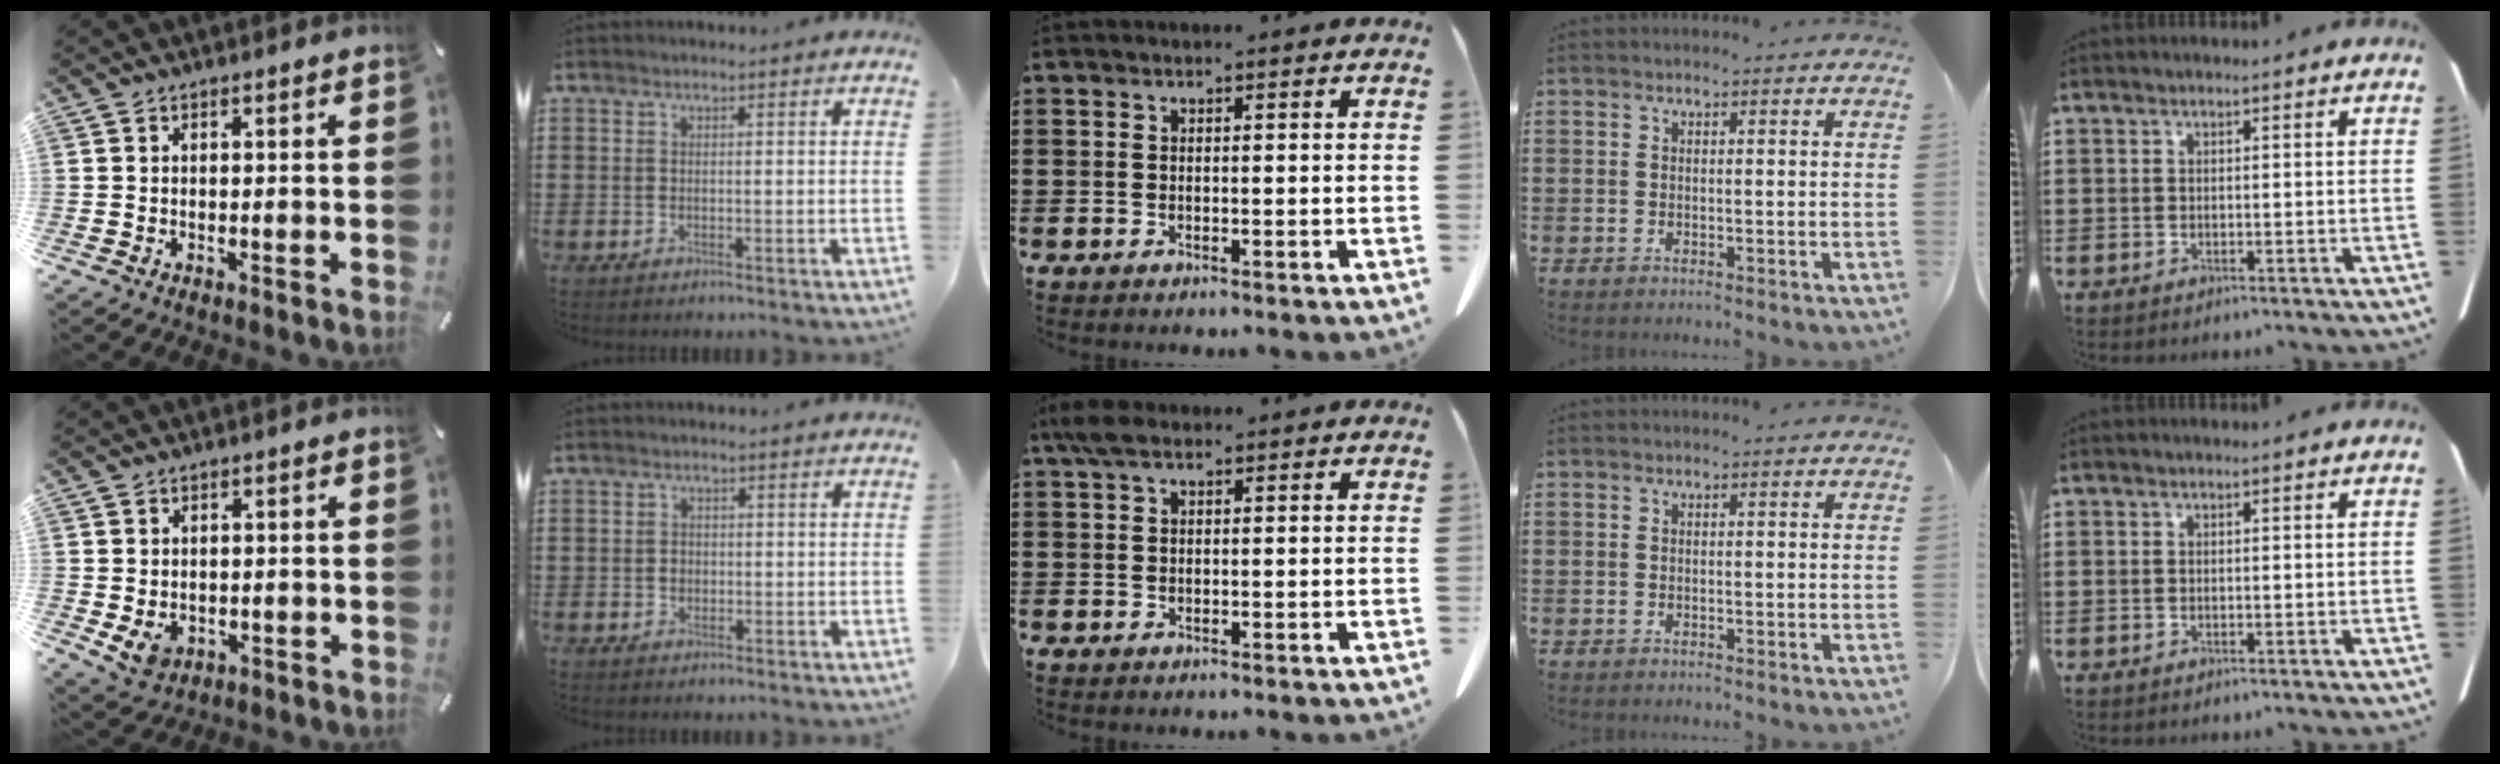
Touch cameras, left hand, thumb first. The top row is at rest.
{"thumb": {"total": 4.6, "force": [-0.6, 4.0, 2.2], "torque": [-0.034, -0.002, -0.010]}, "index": {"total": 1.2, "force": [-0.1, 1.0, 0.6], "torque": [-0.016, 0.006, -0.003]}, "middle": {"total": 2.6, "force": [1.3, 1.2, 1.9], "torque": [-0.043, 0.005, 0.024]}}